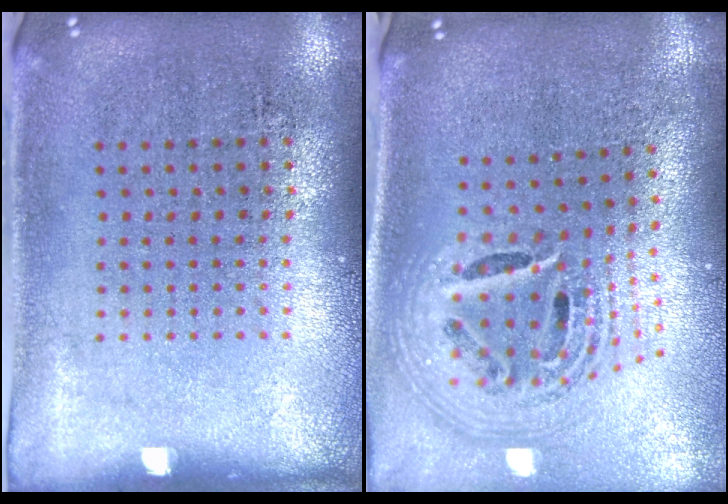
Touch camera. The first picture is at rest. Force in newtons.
{"total": 2.7, "press": 1.9, "slide": 1.9}